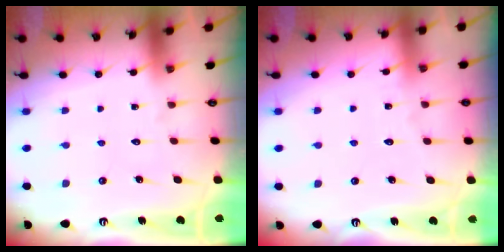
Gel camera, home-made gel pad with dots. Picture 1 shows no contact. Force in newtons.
{"total": 2.4, "press": 2.4, "slide": 0.3}